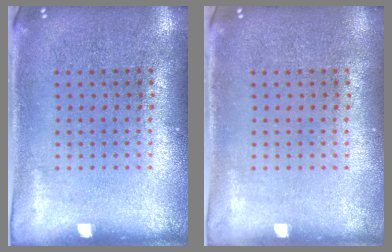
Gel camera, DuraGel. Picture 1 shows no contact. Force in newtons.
{"total": 0.0}